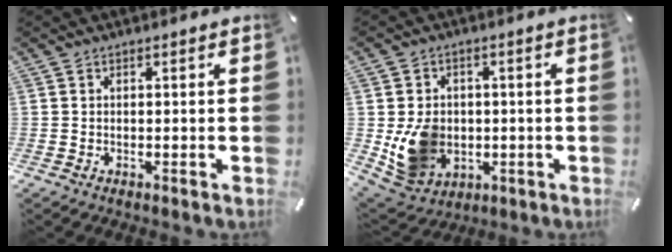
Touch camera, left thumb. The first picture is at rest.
{"total": 10.2, "force": [-0.8, 9.2, 4.3], "torque": [-0.096, 0.009, -0.007]}